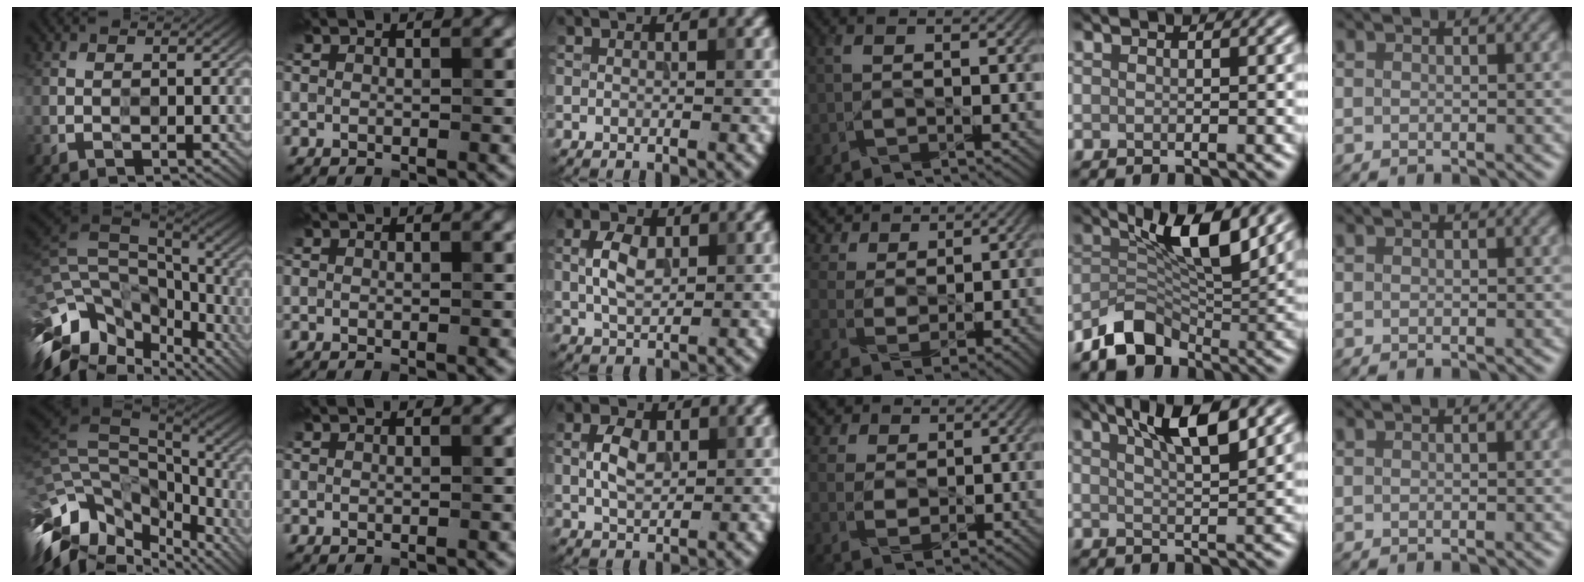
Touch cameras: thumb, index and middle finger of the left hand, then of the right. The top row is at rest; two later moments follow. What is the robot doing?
{"motion": "wipe", "object": "glasses"}